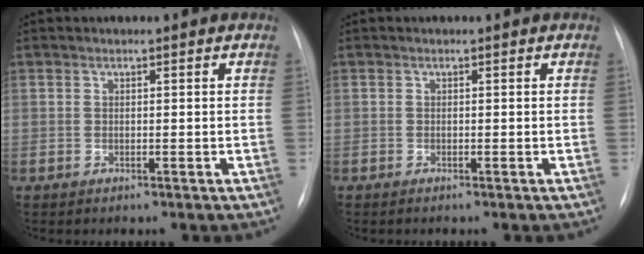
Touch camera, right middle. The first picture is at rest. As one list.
[{"total": 0.0}]